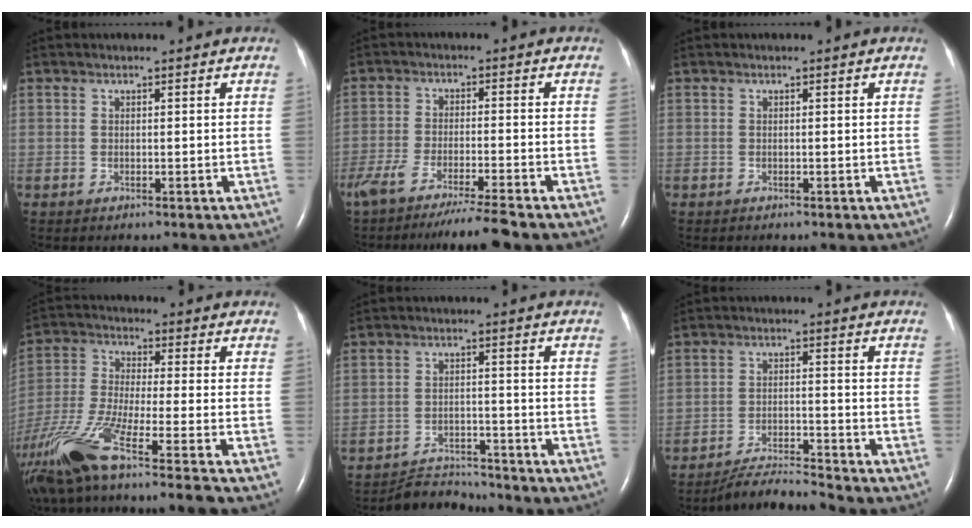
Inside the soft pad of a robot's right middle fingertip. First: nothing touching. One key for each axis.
{"total": 10.2, "fx": -8.6, "fy": -0.8, "fz": 5.5, "tx": -0.084, "ty": -0.028, "tz": -0.142}
{"total": 0.0}
{"total": 18.1, "fx": -13.4, "fy": -0.9, "fz": 12.1, "tx": -0.272, "ty": -0.042, "tz": -0.246}
{"total": 4.9, "fx": -4.8, "fy": 0.5, "fz": -0.9, "tx": 0.007, "ty": -0.003, "tz": -0.079}
{"total": 5.3, "fx": -5.1, "fy": -1.5, "fz": 0.3, "tx": -0.017, "ty": -0.016, "tz": -0.092}